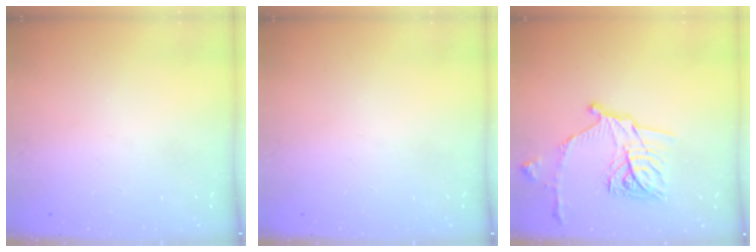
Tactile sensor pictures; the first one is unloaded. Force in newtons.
{"total": 0.0}
{"total": 16.7, "press": 16.6, "slide": 0.6}